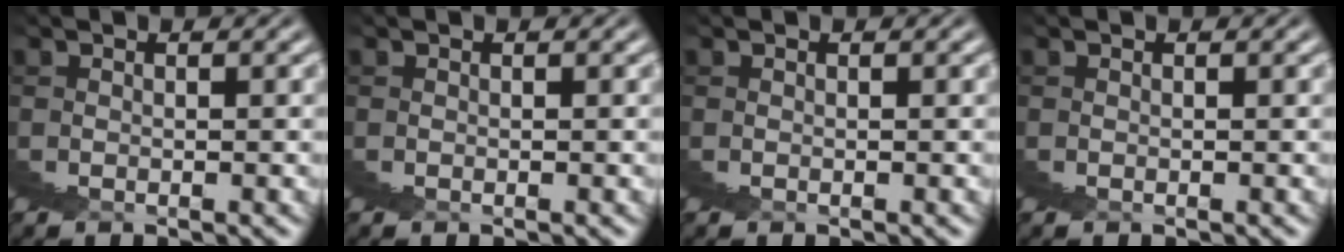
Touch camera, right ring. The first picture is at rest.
{"total": 0.0}
{"total": 0.0}
{"total": 0.0}